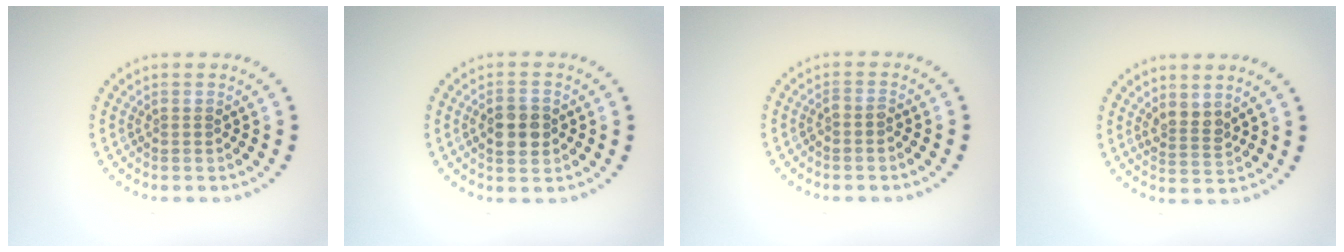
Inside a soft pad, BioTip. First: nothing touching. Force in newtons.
{"total": 3.3, "press": 3.3, "slide": 0.5}
{"total": 0.7, "press": 0.5, "slide": 0.4}
{"total": 2.1, "press": 1.7, "slide": 1.2}